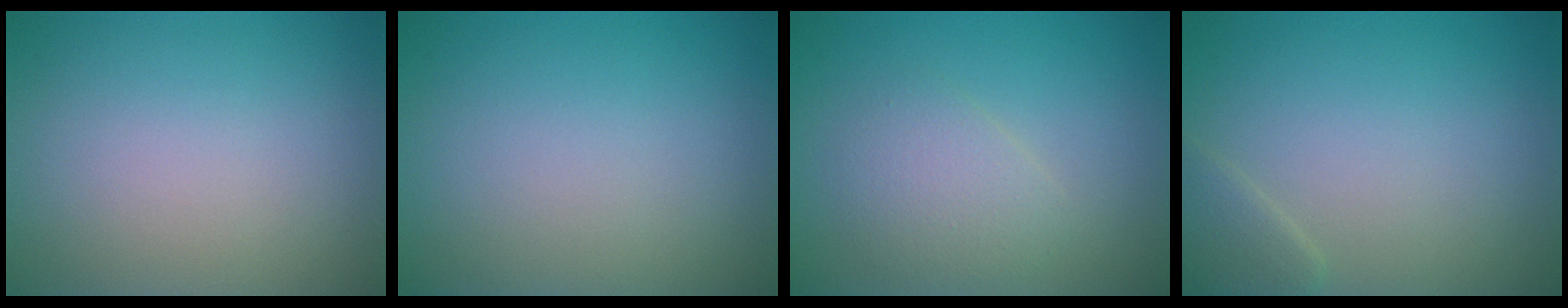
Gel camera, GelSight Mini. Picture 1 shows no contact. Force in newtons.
{"total": 0.0}
{"total": 2.6, "press": 2.6, "slide": 0.1}
{"total": 1.5, "press": 1.5, "slide": 0.1}